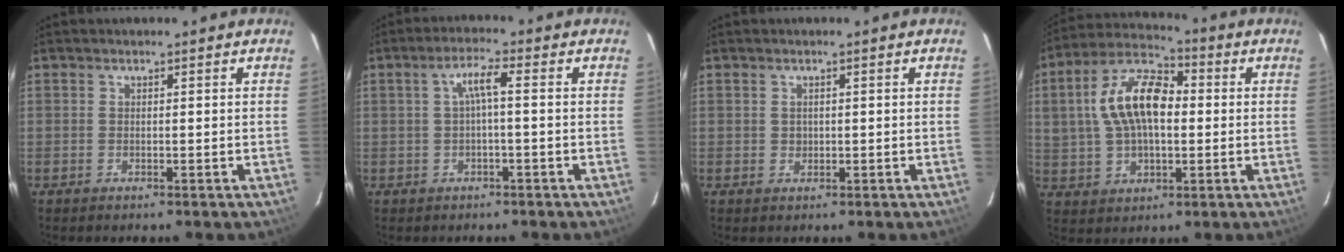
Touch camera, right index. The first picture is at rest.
{"total": 3.4, "force": [-0.3, 0.3, 3.4], "torque": [-0.067, 0.009, -0.001]}
{"total": 1.0, "force": [0.2, 1.0, 0.2], "torque": [-0.001, 0.002, 0.004]}
{"total": 14.8, "force": [1.7, 8.3, 12.1], "torque": [-0.241, 0.027, 0.028]}